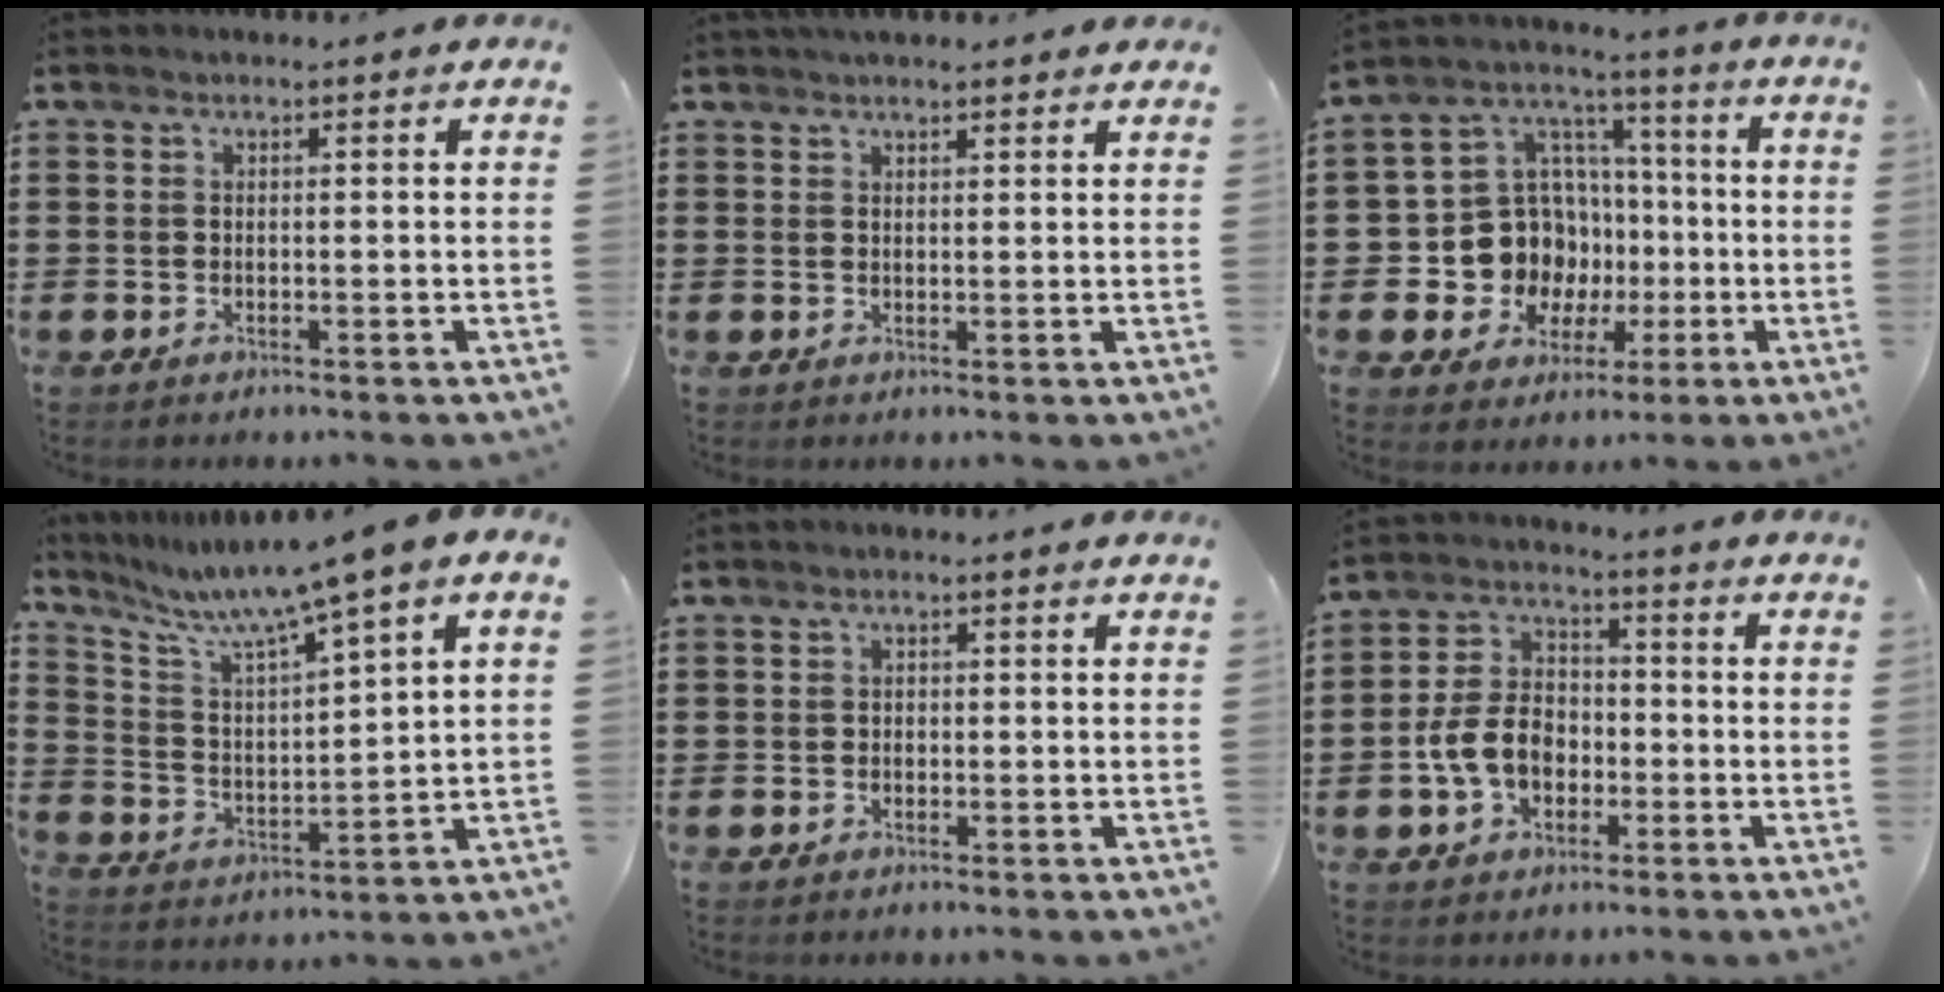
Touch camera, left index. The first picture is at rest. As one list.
[{"total": 2.2, "force": [2.0, 0.5, 0.7], "torque": [-0.018, 0.002, 0.039]}, {"total": 12.1, "force": [-1.6, 11.4, 3.8], "torque": [-0.117, -0.002, -0.015]}, {"total": 7.8, "force": [6.0, -0.6, 4.9], "torque": [-0.120, -0.042, 0.092]}, {"total": 0.8, "force": [-0.4, 0.7, 0.3], "torque": [-0.008, 0.002, -0.008]}, {"total": 7.9, "force": [-2.4, 5.7, 4.9], "torque": [-0.124, 0.009, -0.051]}]